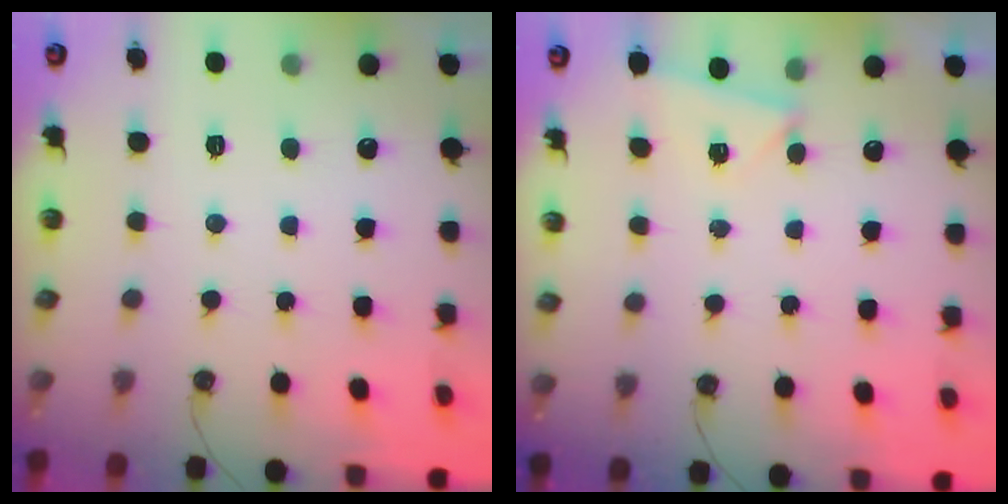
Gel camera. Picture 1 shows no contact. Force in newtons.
{"total": 1.8, "press": 1.4, "slide": 1.2}